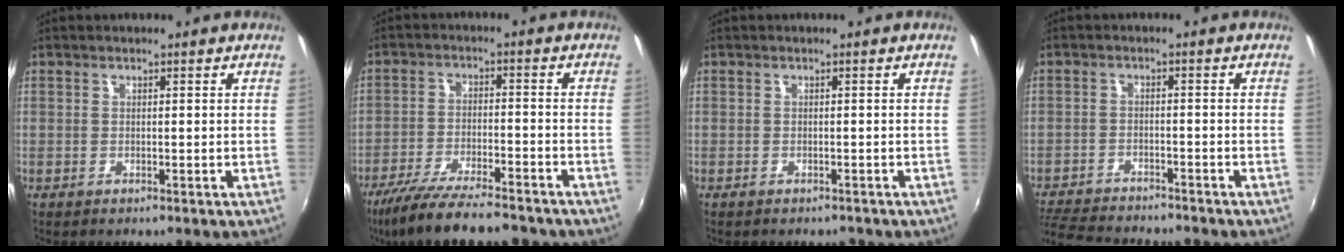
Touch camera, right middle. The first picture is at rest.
{"total": 16.3, "force": [-13.6, 3.2, 8.4], "torque": [-0.170, -0.036, -0.217]}
{"total": 1.4, "force": [-1.2, 0.6, 0.3], "torque": [-0.009, -0.004, -0.016]}
{"total": 11.2, "force": [-10.3, 2.1, 4.0], "torque": [-0.108, -0.014, -0.169]}